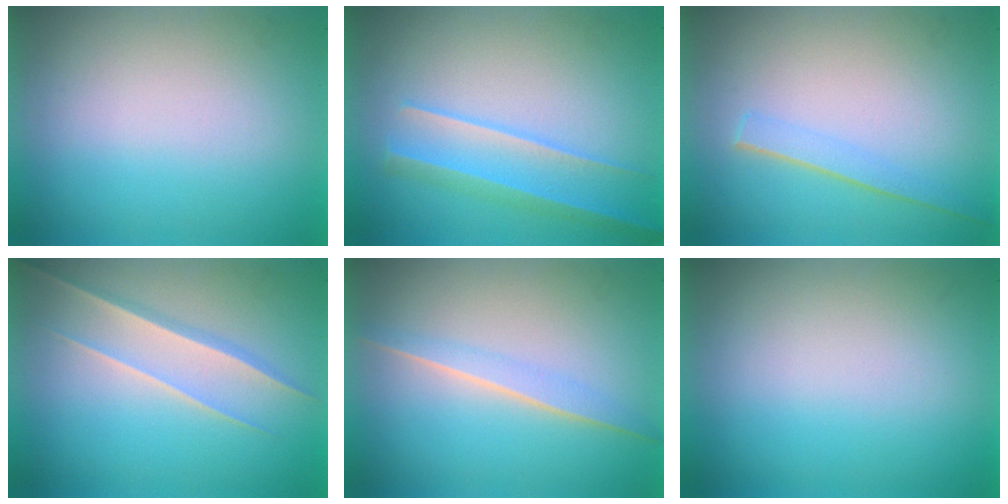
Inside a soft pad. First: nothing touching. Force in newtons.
{"total": 2.2}
{"total": 1.4}
{"total": 1.5}
{"total": 1.4}
{"total": 0.0}